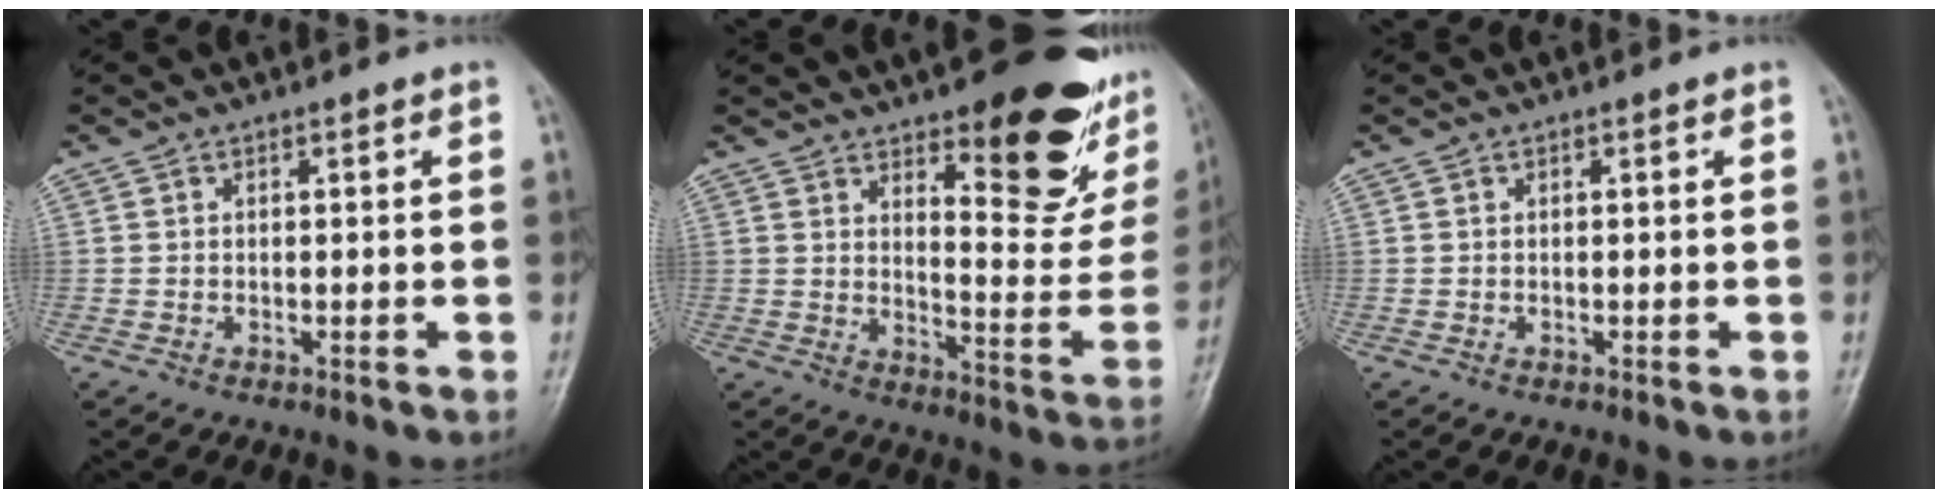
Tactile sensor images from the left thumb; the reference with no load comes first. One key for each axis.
{"total": 21.3, "fx": 12.3, "fy": 7.5, "fz": 15.7, "tx": -0.154, "ty": -0.084, "tz": 0.172}
{"total": 0.0}